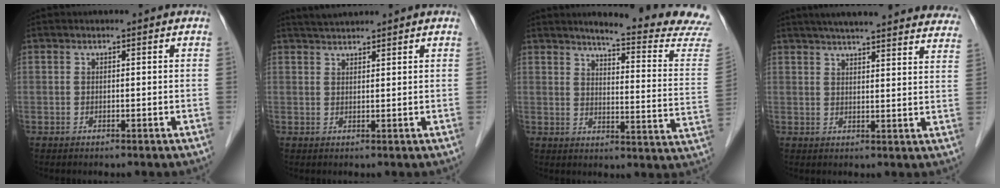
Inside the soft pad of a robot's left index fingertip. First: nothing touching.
{"total": 3.0, "force": [2.9, 0.0, 0.7], "torque": [-0.016, 0.020, 0.055]}
{"total": 16.6, "force": [15.6, -1.3, 5.6], "torque": [-0.078, -0.108, 0.172]}
{"total": 27.6, "force": [25.0, 3.3, 11.1], "torque": [-0.167, -0.024, 0.296]}